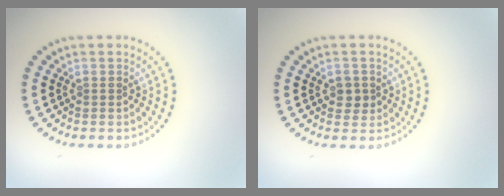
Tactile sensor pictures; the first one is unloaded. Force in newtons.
{"total": 1.5, "press": 1.5, "slide": 0.3}